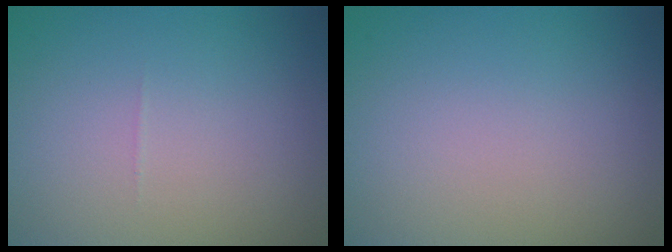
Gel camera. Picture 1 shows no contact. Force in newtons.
{"total": 0.0}